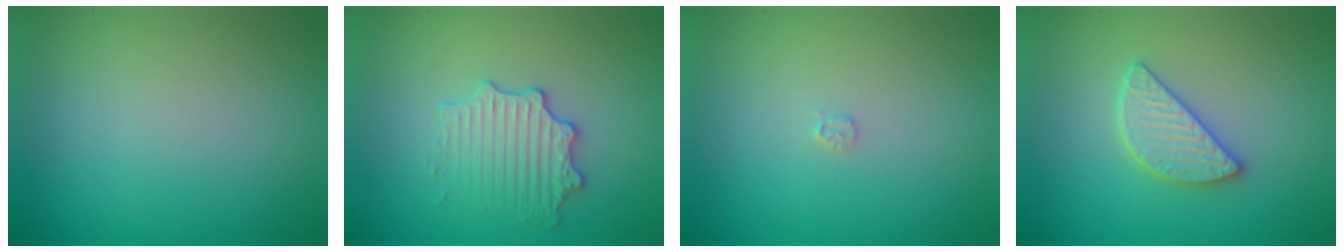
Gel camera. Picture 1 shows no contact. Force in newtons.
{"total": 2.9, "press": 2.8, "slide": 0.7}
{"total": 0.5, "press": 0.5, "slide": 0.1}
{"total": 2.6, "press": 2.6, "slide": 0.2}